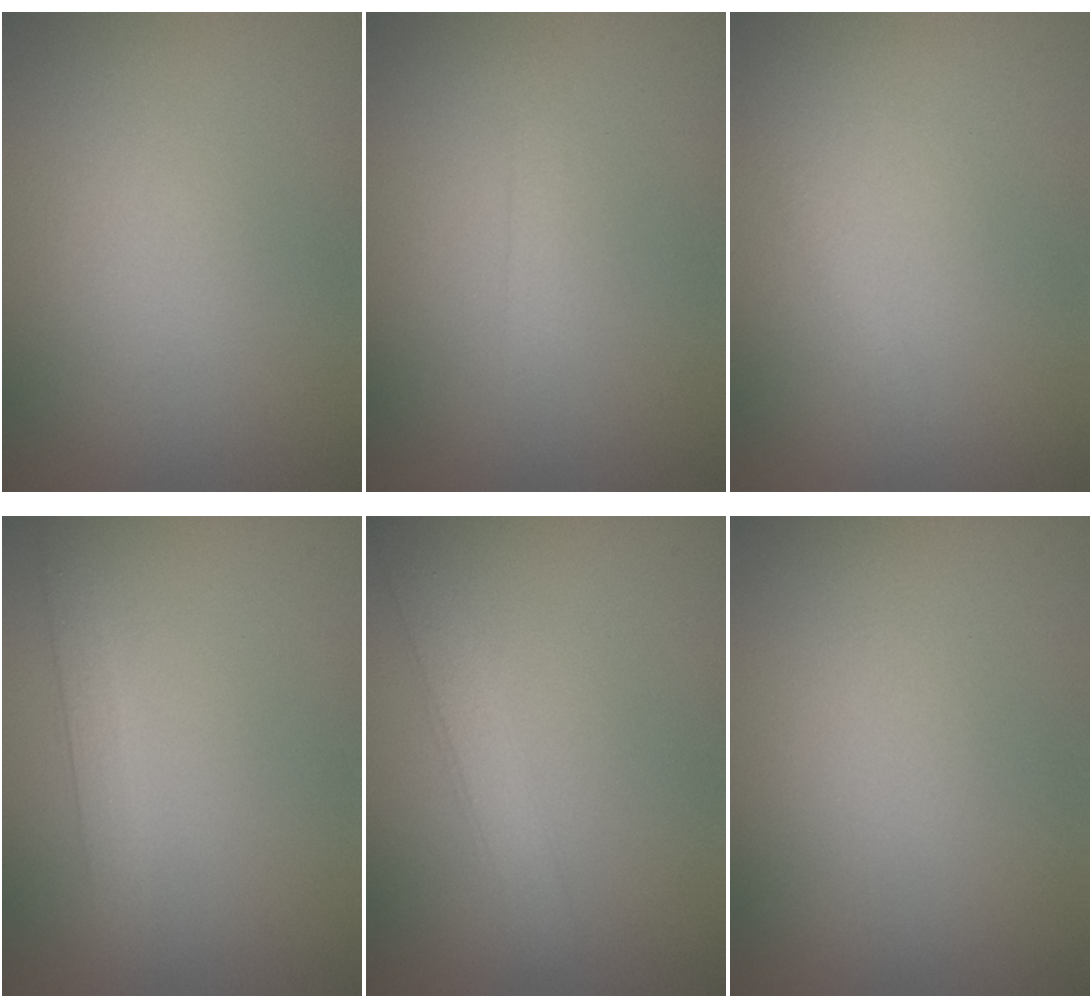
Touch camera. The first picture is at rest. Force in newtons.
{"total": 0.9, "press": 0.9, "slide": 0.0}
{"total": 0.6, "press": 0.6, "slide": 0.1}
{"total": 1.8, "press": 1.8, "slide": 0.1}
{"total": 2.8, "press": 2.8, "slide": 0.2}
{"total": 0.0}